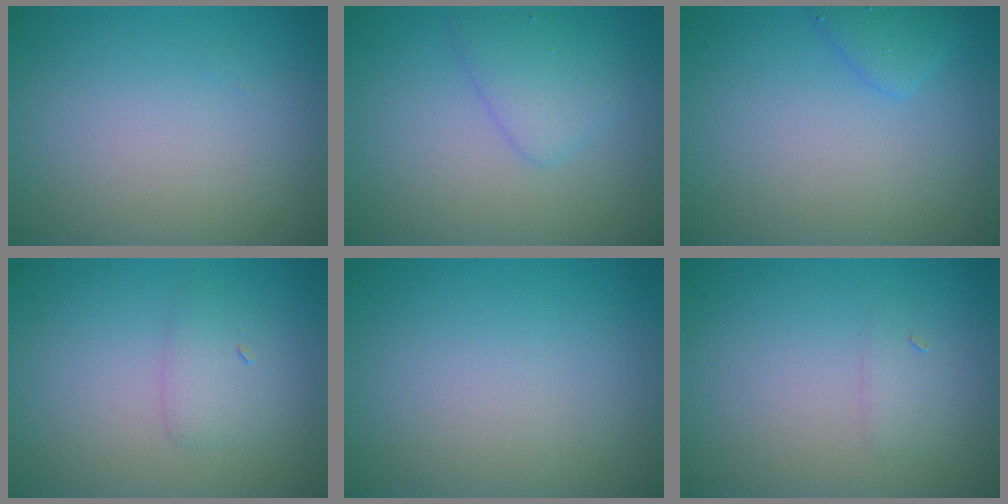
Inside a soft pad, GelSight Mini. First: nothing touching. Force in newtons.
{"total": 2.6, "press": 2.6, "slide": 0.1}
{"total": 1.7, "press": 1.7, "slide": 0.1}
{"total": 1.7, "press": 1.7, "slide": 0.1}
{"total": 0.0}
{"total": 1.0, "press": 1.0, "slide": 0.1}